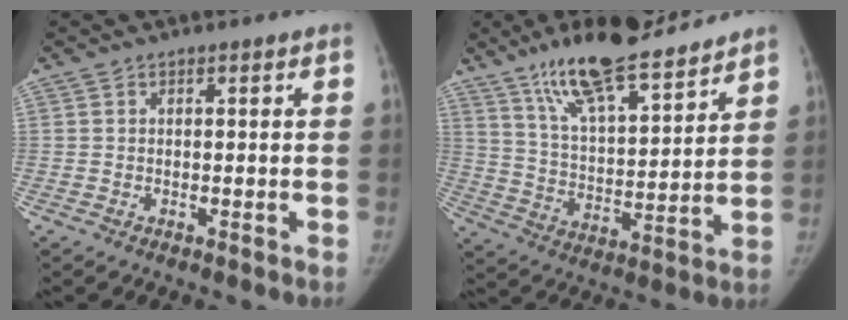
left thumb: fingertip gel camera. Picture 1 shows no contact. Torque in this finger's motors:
{"motor_torque": [0.96, -0.73, 1.42, -1.35, 0.36]}